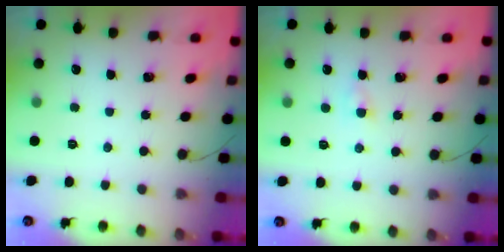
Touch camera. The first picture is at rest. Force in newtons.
{"total": 1.5, "press": 1.4, "slide": 0.6}